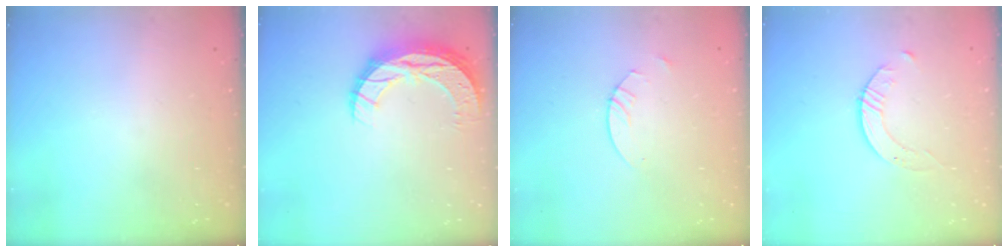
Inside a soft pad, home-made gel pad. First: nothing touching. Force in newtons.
{"total": 11.7, "press": 11.6, "slide": 0.8}
{"total": 2.4, "press": 2.4, "slide": 0.1}
{"total": 2.8, "press": 2.8, "slide": 0.3}